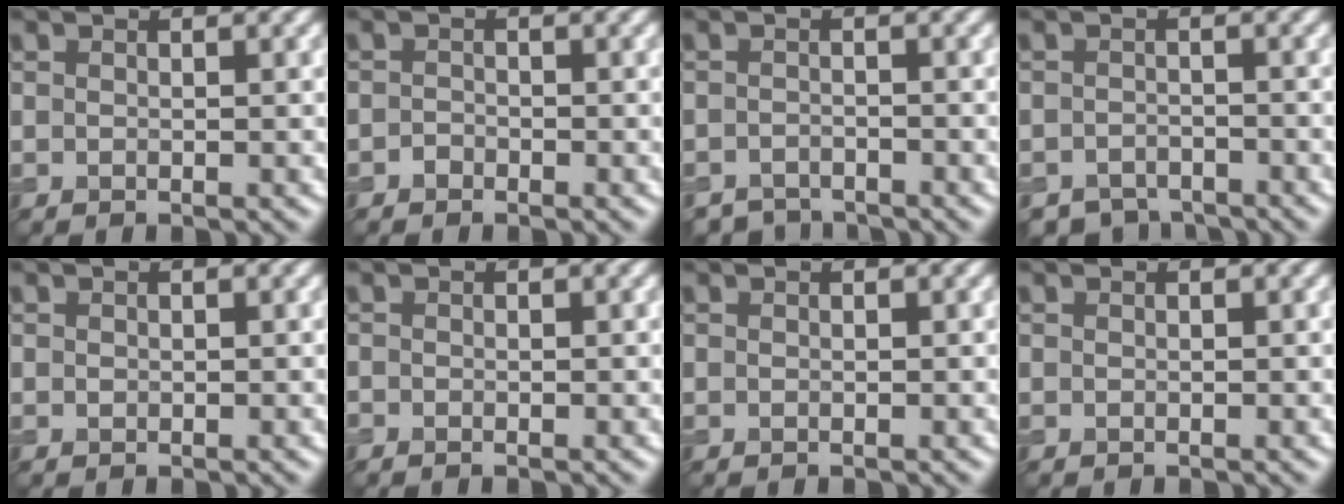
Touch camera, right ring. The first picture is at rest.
{"total": 0.7, "force": [-0.5, 0.5, 0.1], "torque": [0.000, 0.001, -0.011]}
{"total": 2.3, "force": [-2.2, 0.6, 0.0], "torque": [0.008, -0.001, -0.042]}
{"total": 3.0, "force": [-2.8, 1.2, 0.3], "torque": [0.003, -0.004, -0.050]}
{"total": 0.0}
{"total": 0.0}
{"total": 0.0}
{"total": 0.0}